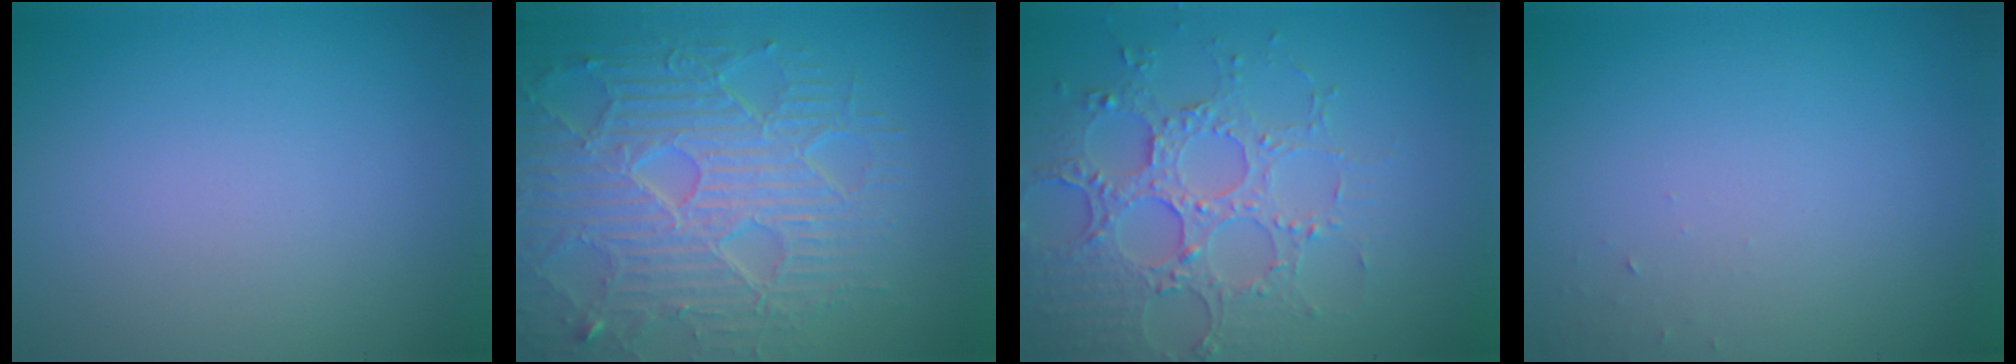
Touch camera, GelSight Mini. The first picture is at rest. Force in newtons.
{"total": 8.7, "press": 6.2, "slide": 6.1}
{"total": 4.5, "press": 4.5, "slide": 0.4}
{"total": 0.6, "press": 0.6, "slide": 0.1}